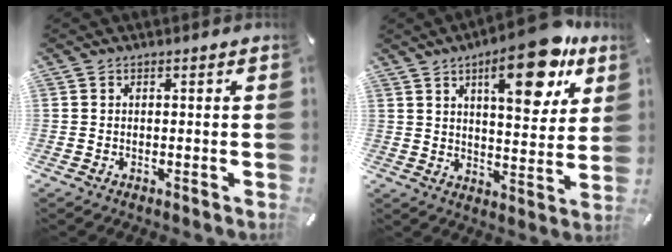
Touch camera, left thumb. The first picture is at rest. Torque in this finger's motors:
{"motor_torque": [3.20, 1.80, 1.92, -0.85, 0.44]}